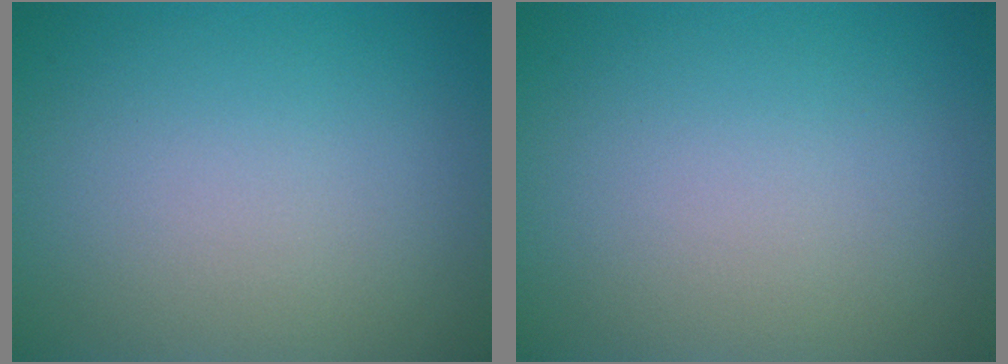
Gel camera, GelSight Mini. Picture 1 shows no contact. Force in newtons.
{"total": 0.0}